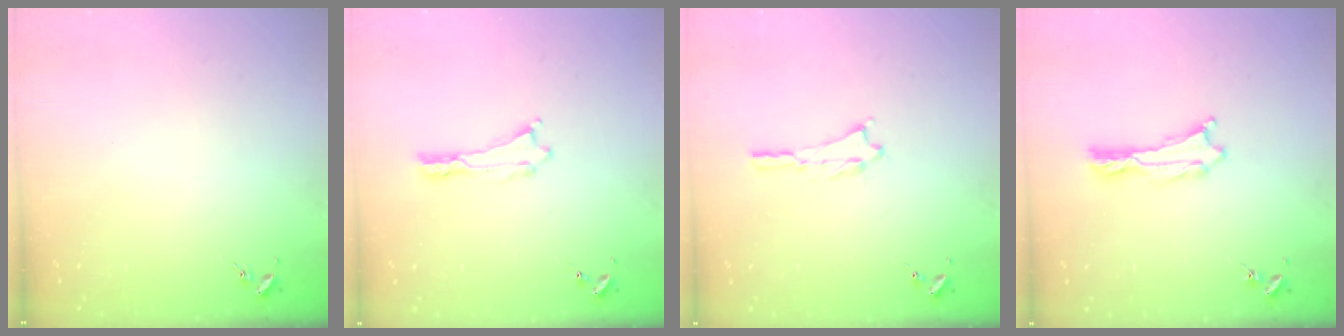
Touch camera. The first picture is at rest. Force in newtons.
{"total": 0.0}
{"total": 0.7, "press": 0.7, "slide": 0.1}
{"total": 0.6, "press": 0.6, "slide": 0.1}